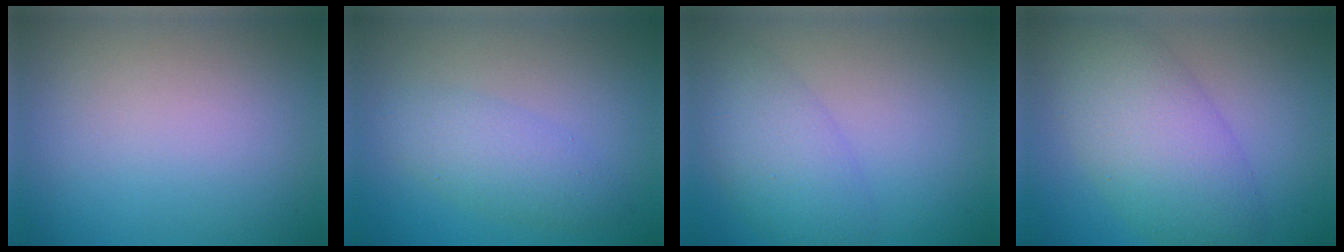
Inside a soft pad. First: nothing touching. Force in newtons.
{"total": 3.1, "press": 3.1, "slide": 0.0}
{"total": 4.5, "press": 4.5, "slide": 0.2}
{"total": 7.6, "press": 7.6, "slide": 0.1}